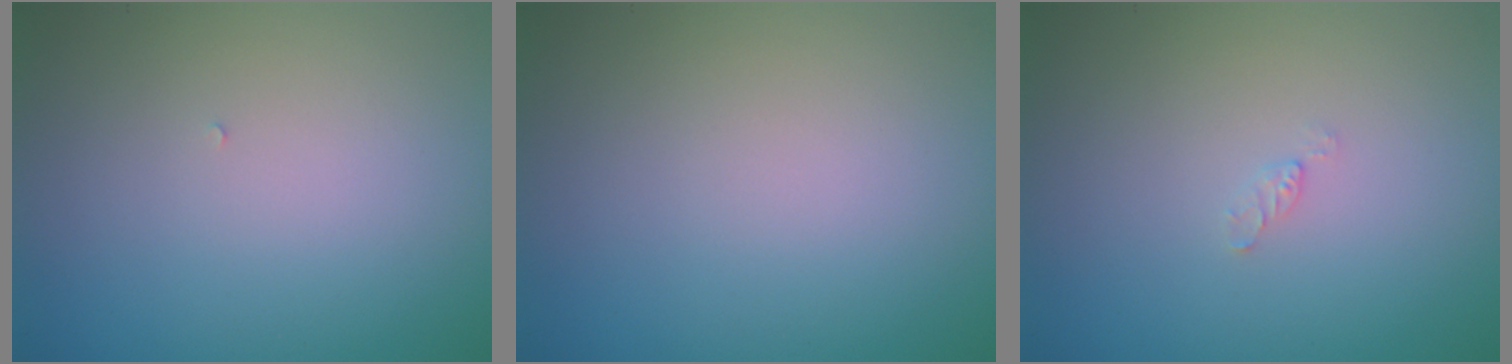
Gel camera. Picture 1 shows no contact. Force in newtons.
{"total": 0.0}
{"total": 0.6, "press": 0.6, "slide": 0.1}